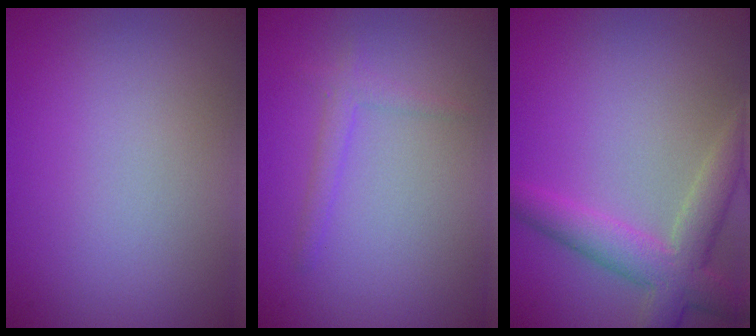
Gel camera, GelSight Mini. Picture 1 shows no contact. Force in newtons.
{"total": 1.5, "press": 1.5, "slide": 0.1}
{"total": 4.7, "press": 4.7, "slide": 0.4}